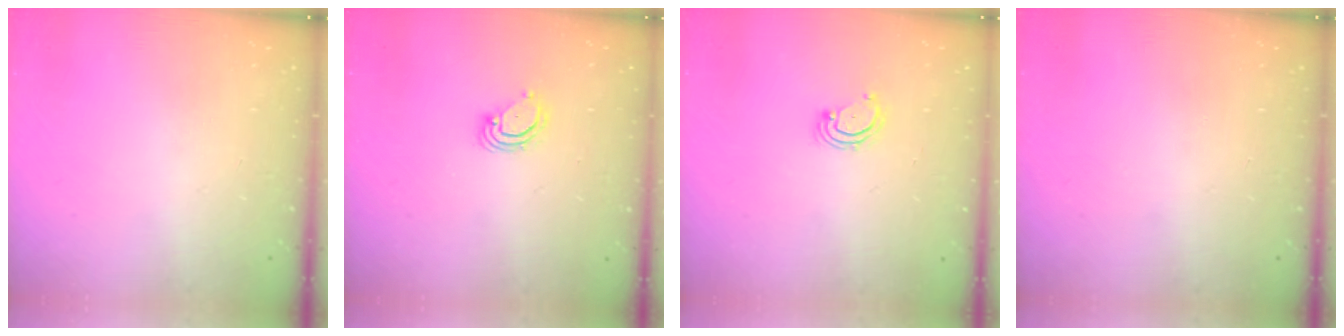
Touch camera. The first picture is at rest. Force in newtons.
{"total": 3.5, "press": 3.5, "slide": 0.3}
{"total": 3.1, "press": 3.0, "slide": 0.4}
{"total": 0.0}